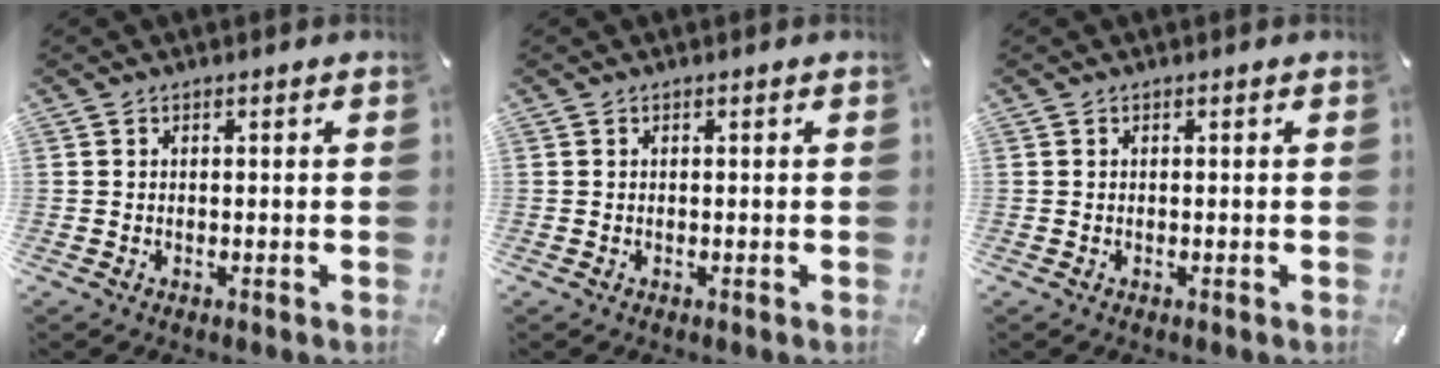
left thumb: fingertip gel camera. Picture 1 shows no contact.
{"total": 0.0}
{"total": 0.0}